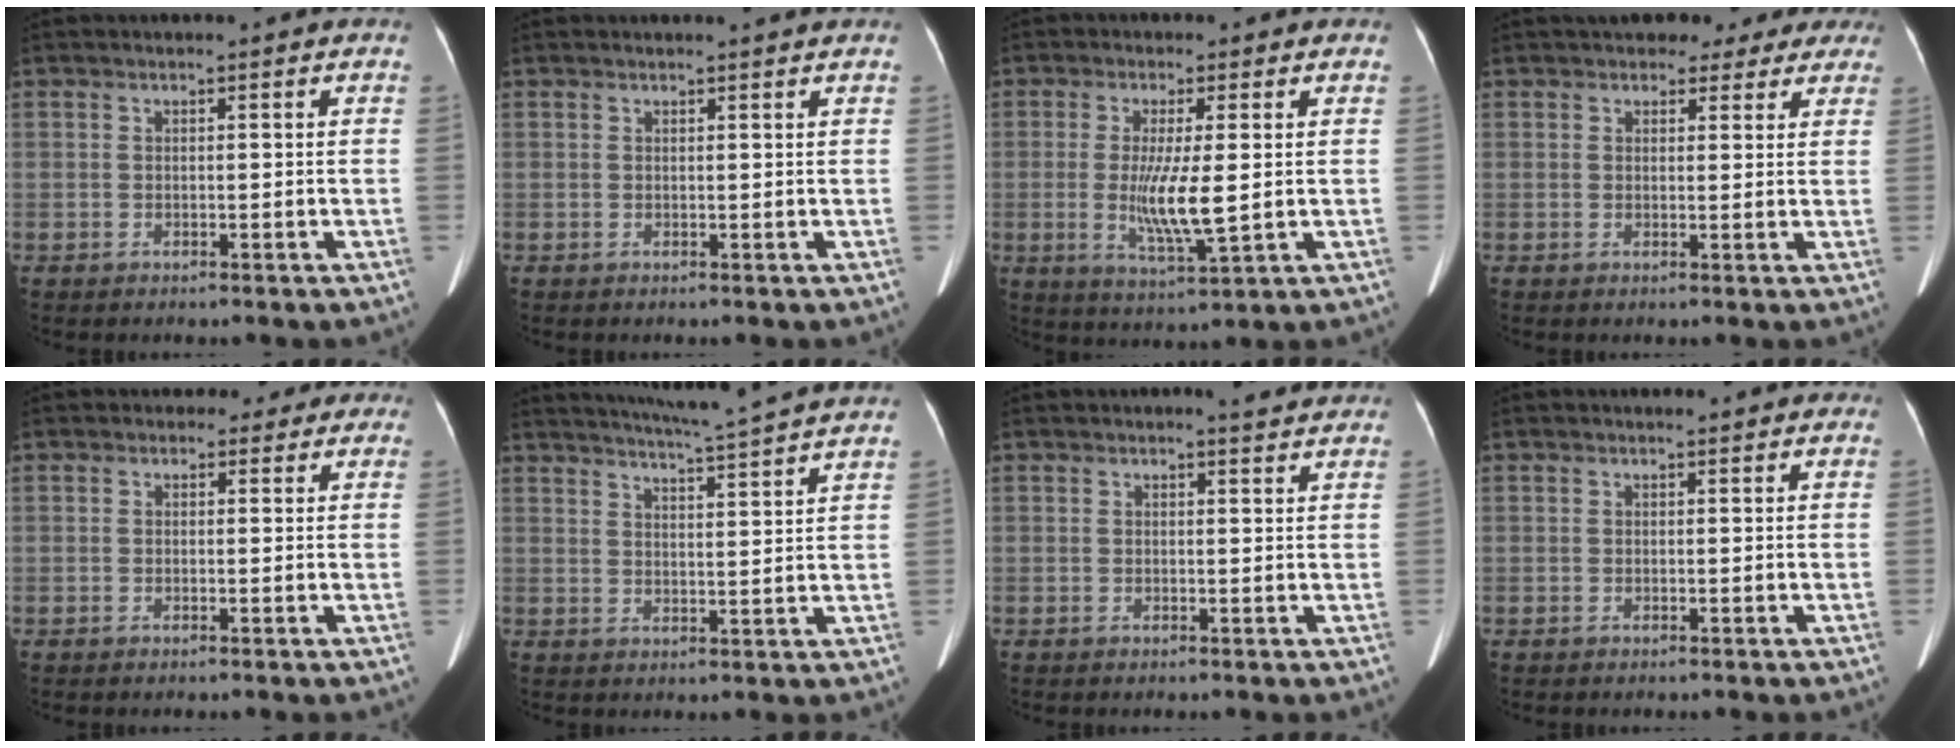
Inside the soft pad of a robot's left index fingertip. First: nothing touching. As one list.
[{"total": 1.7, "force": [1.6, -0.4, 0.4], "torque": [-0.014, 0.001, 0.020]}, {"total": 7.6, "force": [-0.2, 0.9, 7.5], "torque": [-0.150, -0.021, -0.003]}, {"total": 9.5, "force": [7.9, 4.4, 2.9], "torque": [-0.011, 0.021, 0.084]}, {"total": 2.9, "force": [2.0, 2.0, 0.1], "torque": [0.008, 0.002, 0.014]}, {"total": 13.4, "force": [12.4, -1.6, 5.0], "torque": [-0.094, -0.011, 0.160]}, {"total": 2.8, "force": [2.6, 0.3, 1.0], "torque": [-0.021, -0.001, 0.025]}, {"total": 1.3, "force": [1.0, 0.5, 0.6], "torque": [-0.012, 0.007, 0.012]}]